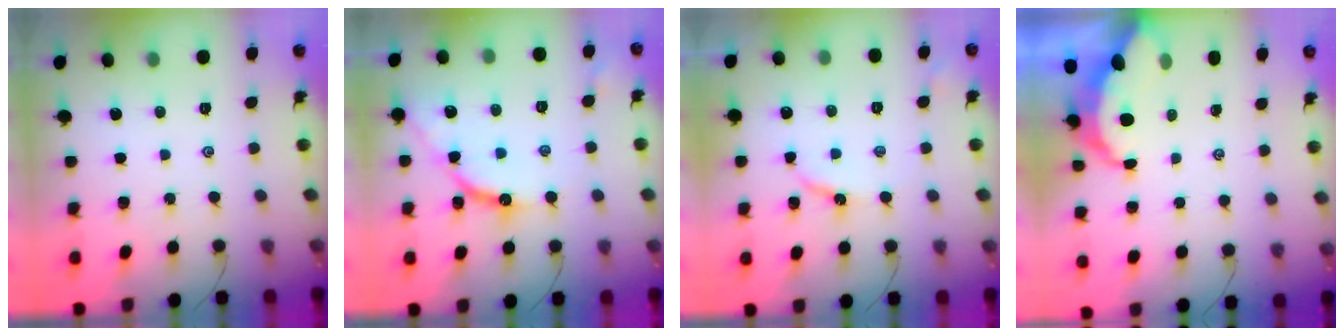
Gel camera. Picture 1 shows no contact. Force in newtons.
{"total": 10.2, "press": 10.2, "slide": 1.0}
{"total": 5.9, "press": 5.8, "slide": 0.7}
{"total": 5.2, "press": 5.2, "slide": 0.6}